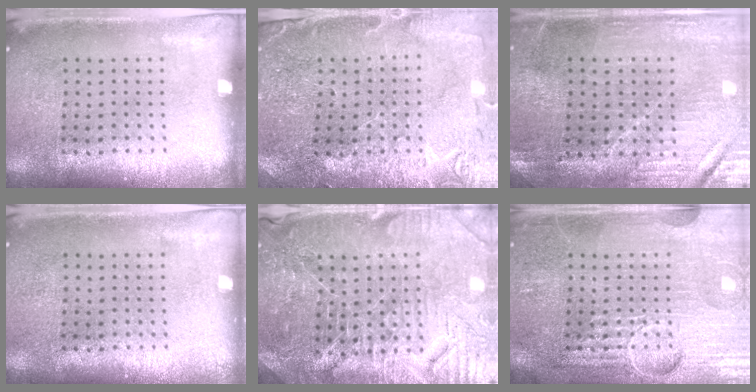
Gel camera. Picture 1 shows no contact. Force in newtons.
{"total": 0.7, "press": 0.7, "slide": 0.3}
{"total": 1.3, "press": 1.3, "slide": 0.2}
{"total": 0.0}
{"total": 4.6, "press": 4.4, "slide": 1.3}
{"total": 4.0, "press": 4.0, "slide": 0.5}